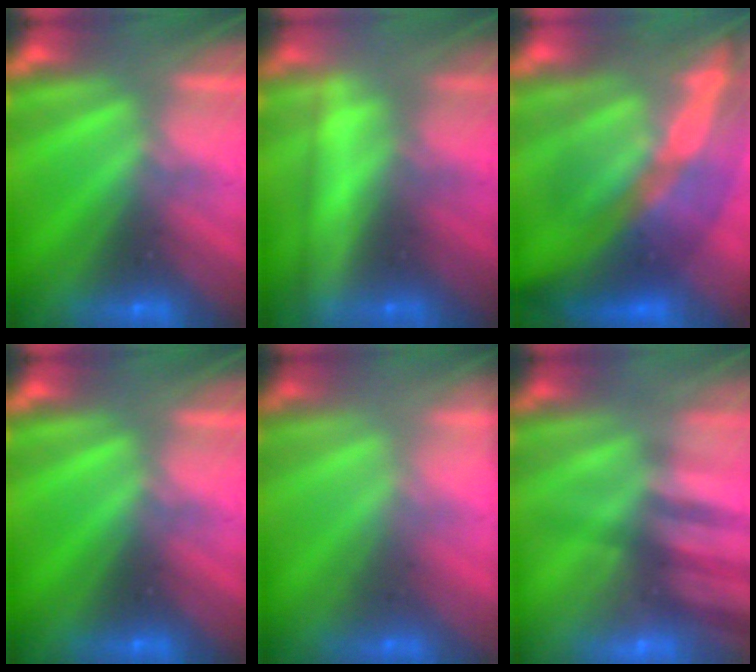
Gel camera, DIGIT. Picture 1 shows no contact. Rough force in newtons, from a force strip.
{"total": 2.4}
{"total": 9.8}
{"total": 0.0}
{"total": 1.6}
{"total": 2.4}